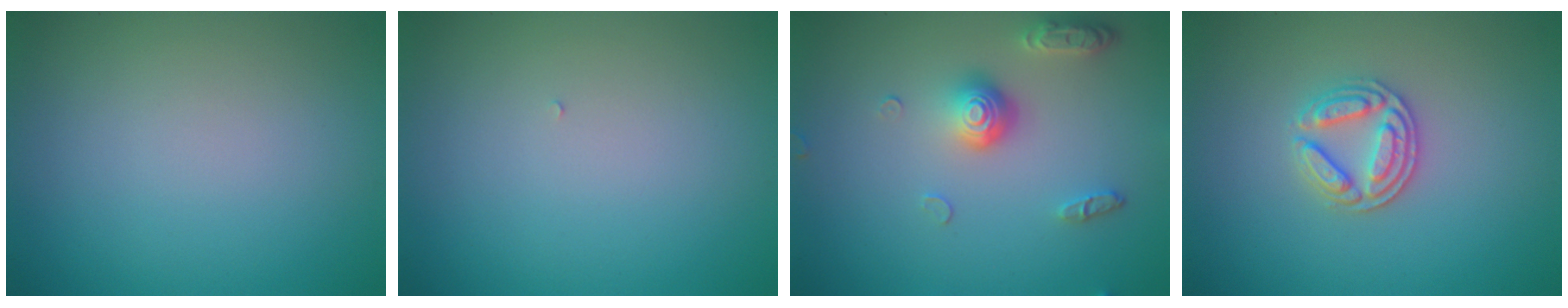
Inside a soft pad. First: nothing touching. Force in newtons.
{"total": 0.0}
{"total": 3.7, "press": 2.8, "slide": 2.4}
{"total": 3.1, "press": 2.9, "slide": 1.2}